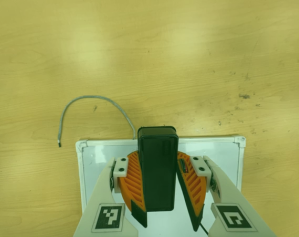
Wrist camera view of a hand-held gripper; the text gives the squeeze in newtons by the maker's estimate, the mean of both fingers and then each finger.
{"total": 9.0, "left": 9.1, "right": 8.9}